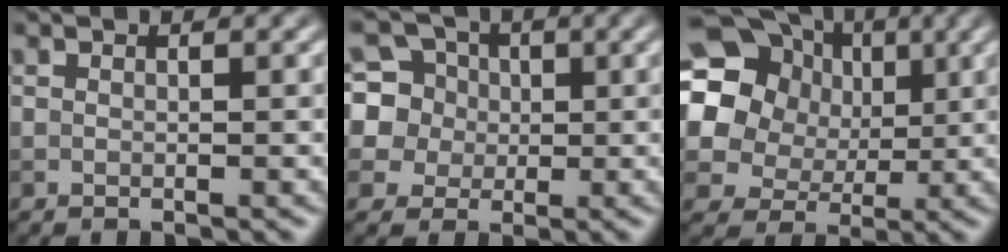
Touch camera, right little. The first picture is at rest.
{"total": 9.0, "force": [2.6, 8.2, 2.5], "torque": [-0.080, 0.041, 0.039]}
{"total": 16.5, "force": [5.2, 14.3, 6.4], "torque": [-0.161, 0.015, 0.092]}